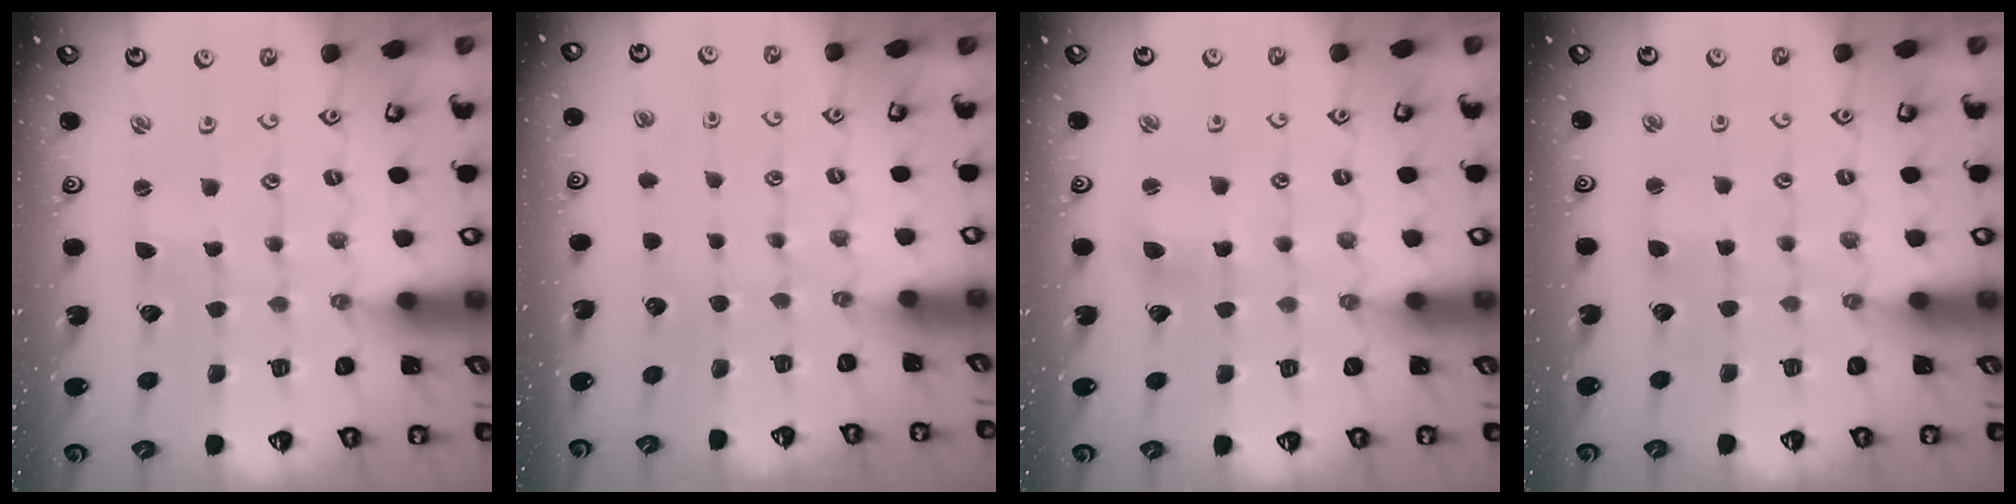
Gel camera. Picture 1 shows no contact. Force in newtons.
{"total": 0.0}
{"total": 4.0, "press": 4.0, "slide": 0.4}
{"total": 2.5, "press": 2.5, "slide": 0.4}